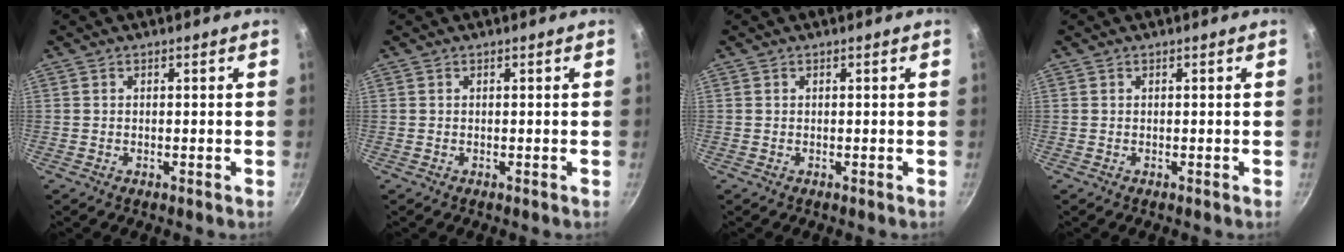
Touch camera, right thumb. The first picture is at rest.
{"total": 0.0}
{"total": 0.0}
{"total": 0.0}